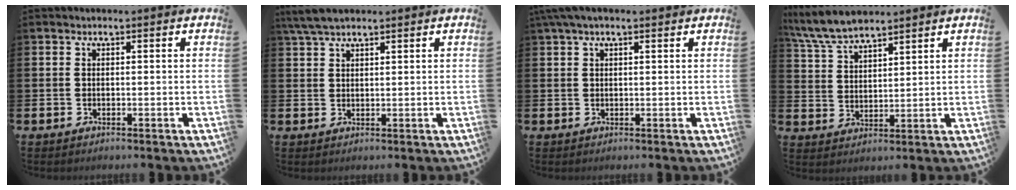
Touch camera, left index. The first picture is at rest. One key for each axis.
{"total": 4.2, "fx": 3.6, "fy": 1.1, "fz": 1.9, "tx": -0.043, "ty": -0.004, "tz": 0.066}
{"total": 2.5, "fx": 1.6, "fy": 0.7, "fz": 1.8, "tx": -0.034, "ty": 0.005, "tz": 0.028}
{"total": 7.1, "fx": 6.6, "fy": 1.2, "fz": 2.2, "tx": -0.070, "ty": -0.019, "tz": 0.124}